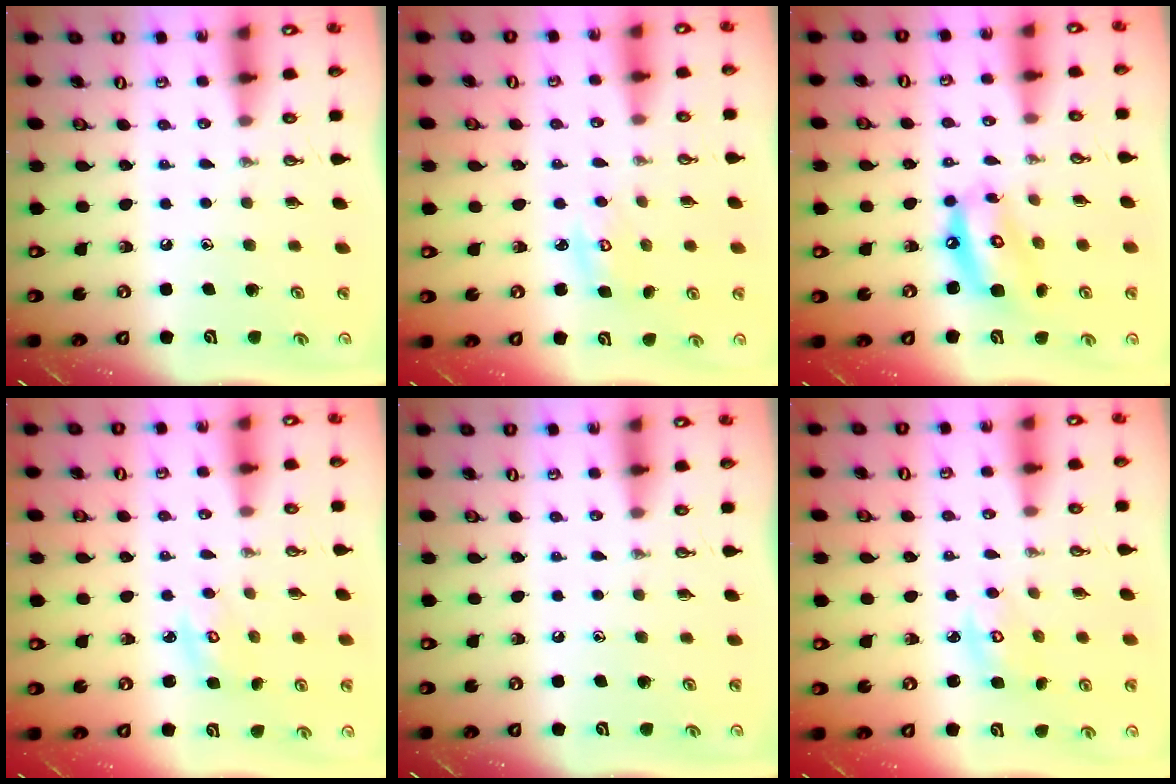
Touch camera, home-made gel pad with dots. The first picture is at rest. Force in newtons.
{"total": 3.9, "press": 3.8, "slide": 0.2}
{"total": 11.8, "press": 11.8, "slide": 1.2}
{"total": 3.0, "press": 3.0, "slide": 0.1}
{"total": 0.0}
{"total": 3.7, "press": 3.7, "slide": 0.3}